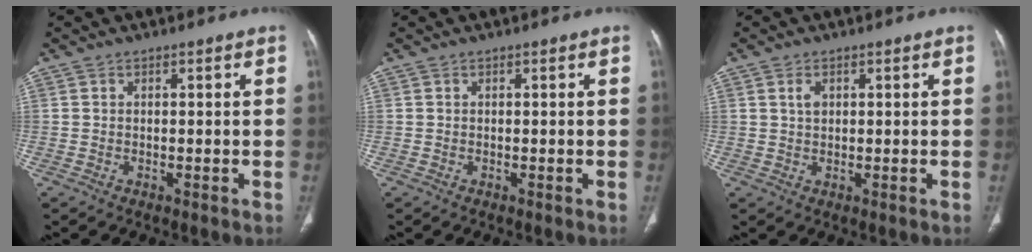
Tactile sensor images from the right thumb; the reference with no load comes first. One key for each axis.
{"total": 0.0}
{"total": 2.0, "fx": 0.7, "fy": 1.3, "fz": 1.3, "tx": -0.023, "ty": -0.001, "tz": 0.016}